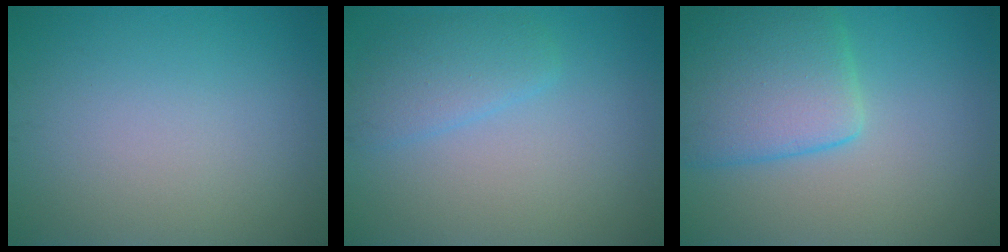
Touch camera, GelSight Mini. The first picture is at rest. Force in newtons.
{"total": 2.7, "press": 2.7, "slide": 0.1}
{"total": 6.9, "press": 6.9, "slide": 0.4}